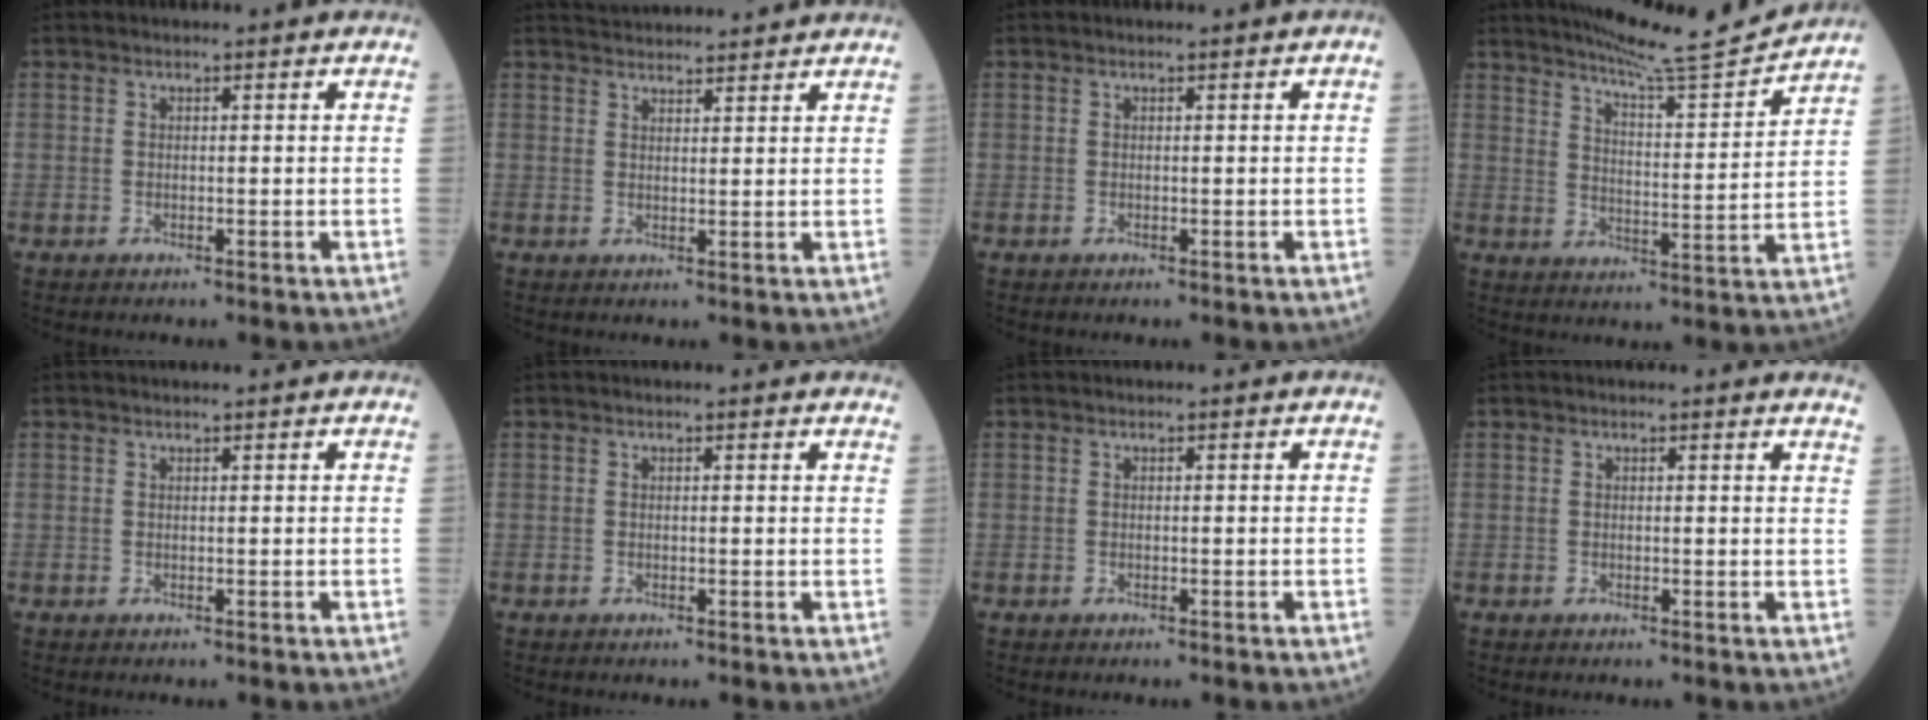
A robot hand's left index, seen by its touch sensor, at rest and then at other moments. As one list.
[{"total": 7.6, "force": [7.4, 0.3, 1.5], "torque": [-0.025, 0.032, 0.104]}, {"total": 0.0}, {"total": 12.6, "force": [12.1, -1.4, 3.5], "torque": [-0.056, -0.025, 0.178]}, {"total": 0.9, "force": [0.9, -0.2, 0.3], "torque": [-0.001, 0.008, 0.018]}, {"total": 3.1, "force": [2.9, 0.3, 1.0], "torque": [-0.010, 0.008, 0.019]}, {"total": 0.0}, {"total": 4.6, "force": [4.4, 0.1, 1.1], "torque": [-0.004, -0.008, 0.024]}]